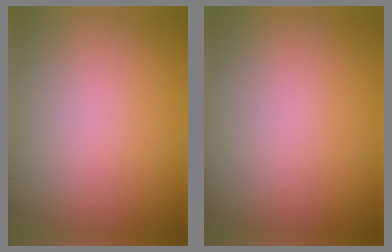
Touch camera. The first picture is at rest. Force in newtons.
{"total": 0.0}